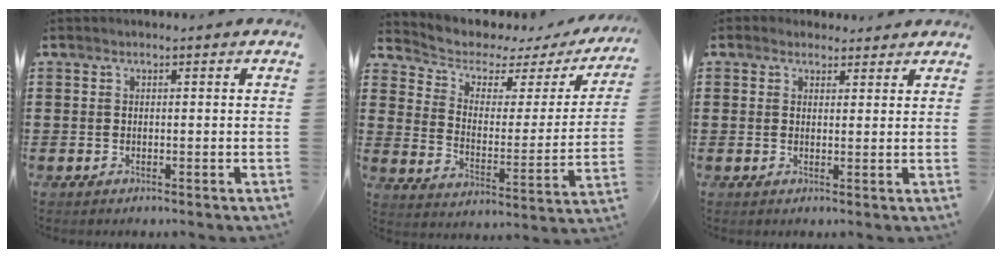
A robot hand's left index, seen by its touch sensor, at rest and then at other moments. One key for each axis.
{"total": 3.7, "fx": 2.9, "fy": 2.1, "fz": 1.0, "tx": -0.046, "ty": -0.020, "tz": 0.042}
{"total": 2.1, "fx": 1.9, "fy": 1.1, "fz": 0.2, "tx": -0.010, "ty": 0.006, "tz": 0.035}